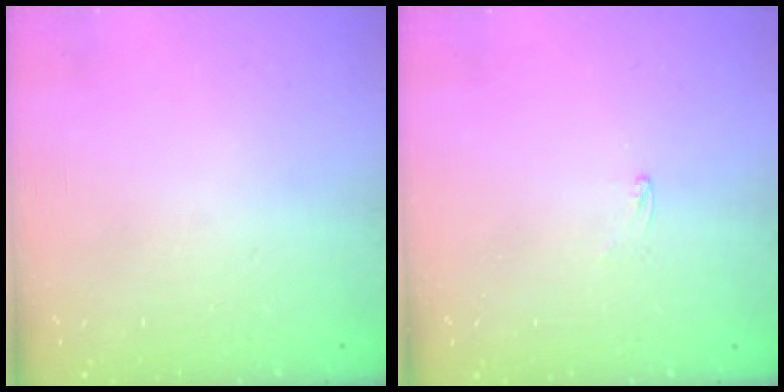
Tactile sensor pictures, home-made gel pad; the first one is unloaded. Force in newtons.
{"total": 2.6, "press": 2.6, "slide": 0.2}